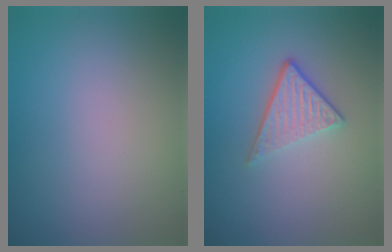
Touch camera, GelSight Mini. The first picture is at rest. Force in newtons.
{"total": 3.4, "press": 2.6, "slide": 2.2}